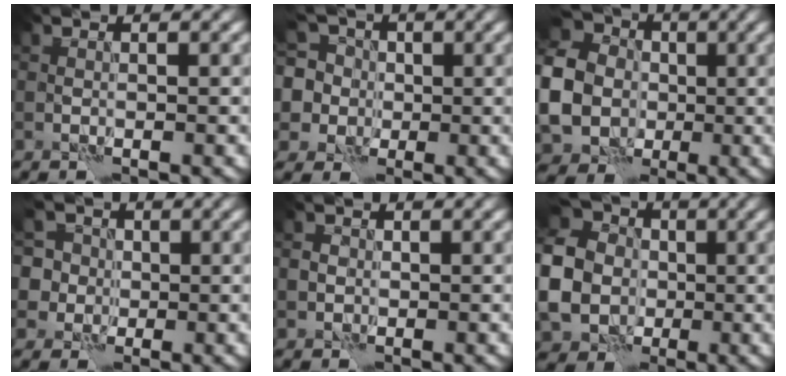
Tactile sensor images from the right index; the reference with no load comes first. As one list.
[{"total": 7.3, "force": [0.9, 6.8, 2.6], "torque": [-0.060, 0.033, -0.026]}, {"total": 16.9, "force": [-1.3, 15.4, 6.9], "torque": [-0.191, -0.008, -0.055]}, {"total": 8.5, "force": [2.7, 7.5, 3.0], "torque": [-0.068, 0.037, 0.023]}, {"total": 1.2, "force": [0.0, 1.2, 0.2], "torque": [-0.002, 0.000, -0.001]}, {"total": 12.3, "force": [-1.2, 11.0, 5.3], "torque": [-0.141, -0.014, -0.045]}]